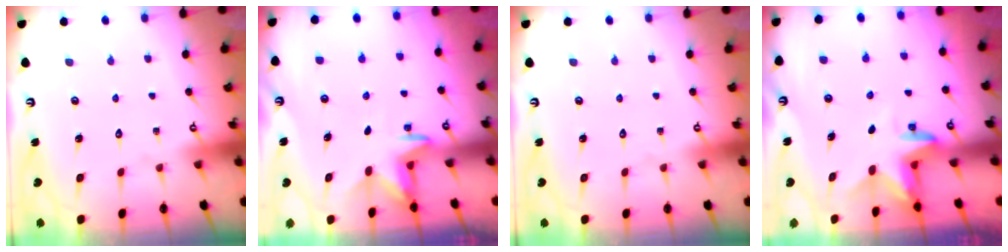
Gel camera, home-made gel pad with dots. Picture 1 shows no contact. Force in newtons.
{"total": 3.4, "press": 3.2, "slide": 1.0}
{"total": 0.0}
{"total": 3.2, "press": 3.2, "slide": 0.1}